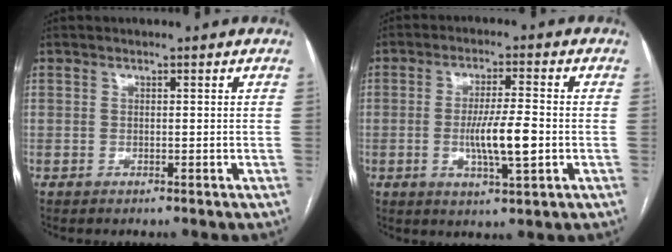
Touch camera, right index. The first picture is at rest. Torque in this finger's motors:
{"motor_torque": [1.37, -0.21, 0.64, 0.14]}